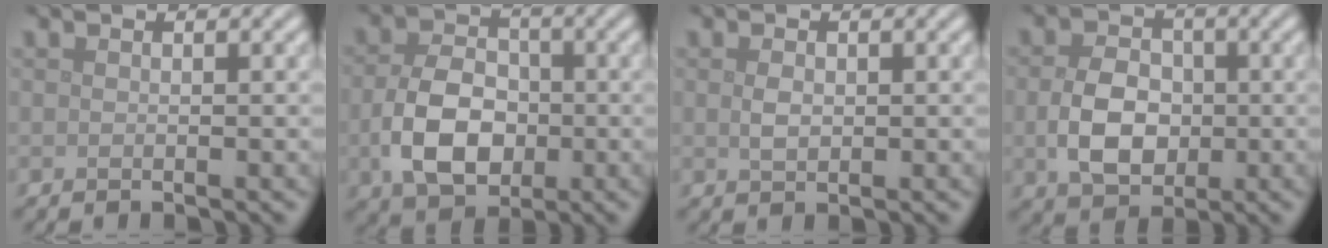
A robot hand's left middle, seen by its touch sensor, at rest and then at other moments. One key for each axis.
{"total": 6.4, "fx": -1.4, "fy": 4.4, "fz": 4.4, "tx": -0.092, "ty": -0.004, "tz": -0.027}
{"total": 1.4, "fx": 0.1, "fy": 0.9, "fz": 1.0, "tx": -0.025, "ty": -0.001, "tz": 0.004}
{"total": 5.1, "fx": -0.6, "fy": 3.8, "fz": 3.4, "tx": -0.071, "ty": -0.006, "tz": -0.009}